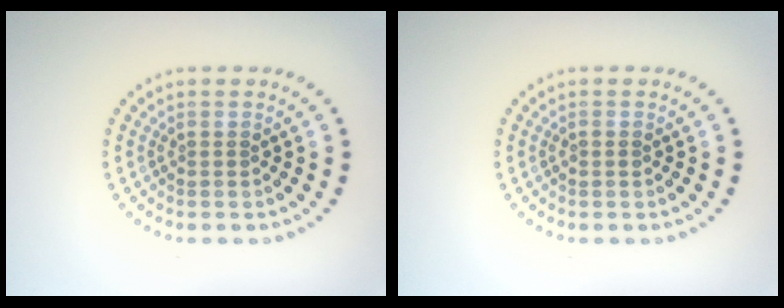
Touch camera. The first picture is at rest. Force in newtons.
{"total": 0.6, "press": 0.5, "slide": 0.2}